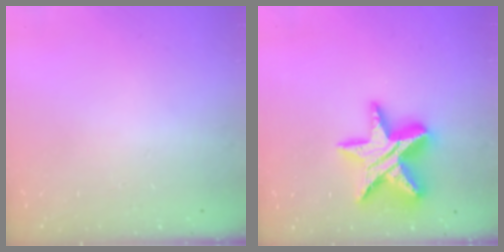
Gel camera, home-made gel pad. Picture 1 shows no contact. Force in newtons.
{"total": 19.6, "press": 19.6, "slide": 1.3}